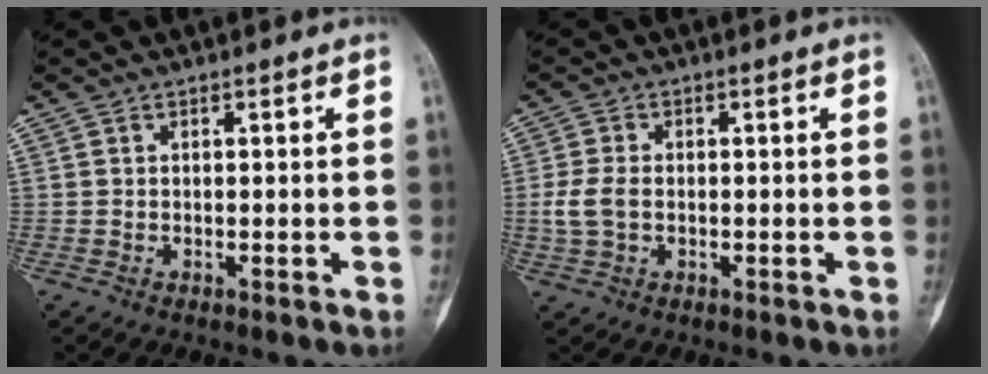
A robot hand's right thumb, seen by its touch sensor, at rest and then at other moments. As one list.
[{"total": 4.7, "force": [-0.4, 3.1, 3.4], "torque": [-0.081, 0.007, -0.009]}]